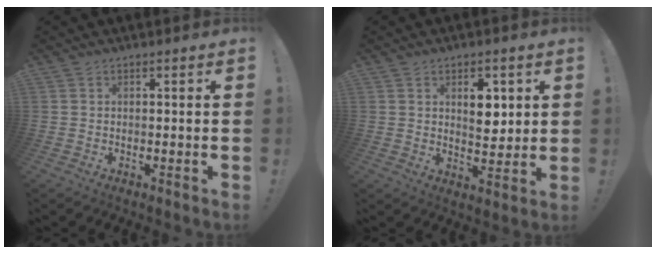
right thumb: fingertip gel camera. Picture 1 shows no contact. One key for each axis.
{"total": 7.0, "fx": 2.7, "fy": 4.5, "fz": 4.6, "tx": -0.046, "ty": -0.014, "tz": 0.040}